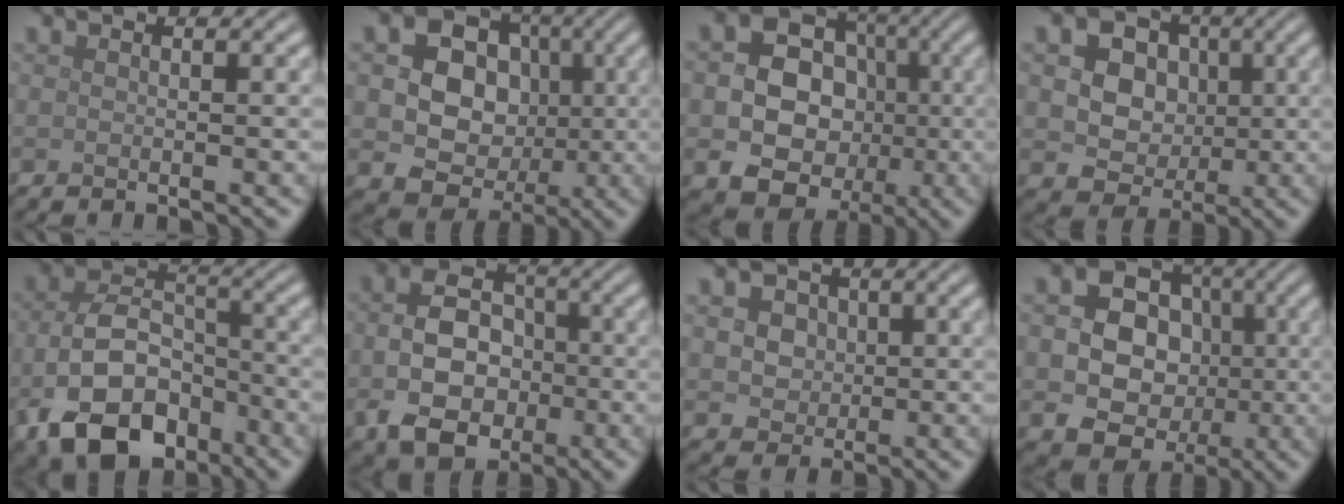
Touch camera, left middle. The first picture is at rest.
{"total": 11.1, "force": [0.9, 9.6, 5.5], "torque": [-0.084, 0.021, -0.003]}
{"total": 11.1, "force": [-1.5, 9.8, 4.9], "torque": [-0.062, 0.007, -0.049]}
{"total": 8.6, "force": [1.7, 7.2, 4.4], "torque": [-0.064, 0.027, 0.020]}
{"total": 9.6, "force": [-4.5, 6.0, 6.0], "torque": [-0.121, -0.011, -0.082]}
{"total": 7.4, "force": [-2.0, 5.4, 4.7], "torque": [-0.086, -0.007, -0.037]}
{"total": 5.9, "force": [1.8, 4.8, 2.9], "torque": [-0.038, 0.023, 0.012]}
{"total": 10.3, "force": [-0.6, 9.3, 4.5], "torque": [-0.067, 0.017, -0.034]}